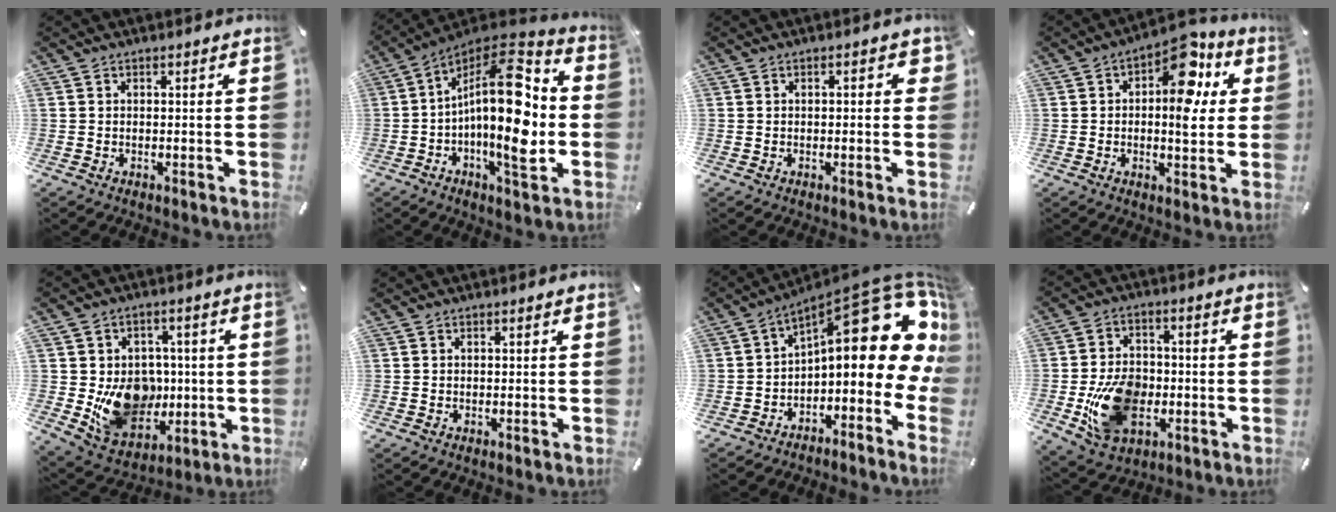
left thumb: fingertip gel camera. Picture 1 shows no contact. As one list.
[{"total": 22.5, "force": [-2.0, 9.2, 20.5], "torque": [-0.361, 0.000, -0.035]}, {"total": 2.1, "force": [0.0, 1.0, 1.8], "torque": [-0.018, 0.001, -0.005]}, {"total": 12.8, "force": [4.2, 6.8, 10.0], "torque": [-0.123, -0.031, 0.067]}, {"total": 15.4, "force": [-1.4, 13.4, 7.5], "torque": [-0.117, 0.001, -0.006]}, {"total": 0.0}, {"total": 20.6, "force": [7.8, 9.5, 16.6], "torque": [-0.195, -0.072, 0.127]}, {"total": 15.0, "force": [-3.2, 10.9, 9.8], "torque": [-0.193, 0.002, -0.055]}]